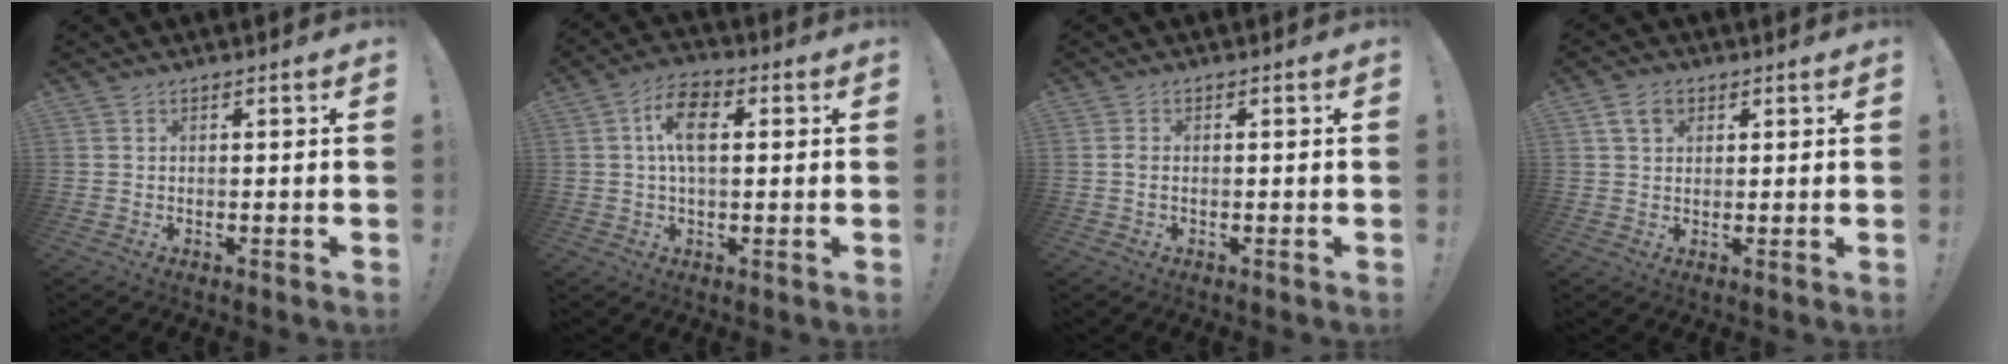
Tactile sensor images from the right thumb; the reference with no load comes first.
{"total": 9.2, "force": [1.5, 4.9, 7.6], "torque": [-0.130, 0.007, 0.026]}
{"total": 1.2, "force": [-0.1, 0.6, 1.0], "torque": [-0.026, 0.007, -0.001]}
{"total": 5.4, "force": [2.5, 3.8, 2.9], "torque": [-0.050, 0.002, 0.047]}